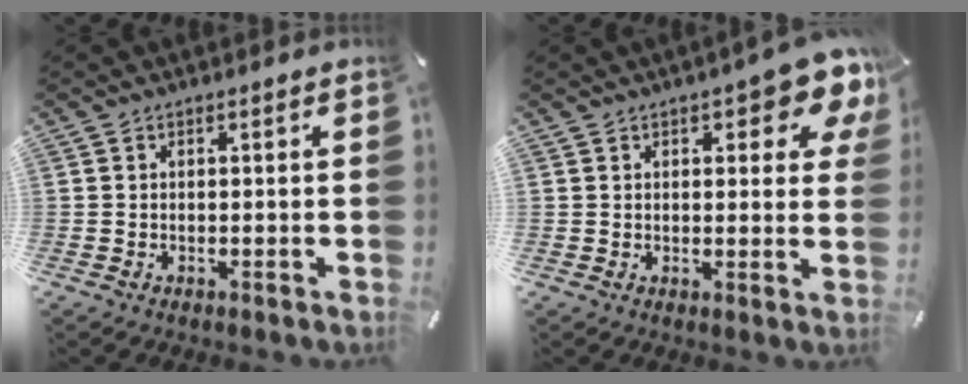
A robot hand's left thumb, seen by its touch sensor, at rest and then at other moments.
{"total": 8.7, "force": [5.4, 3.8, 5.6], "torque": [-0.062, -0.028, 0.089]}